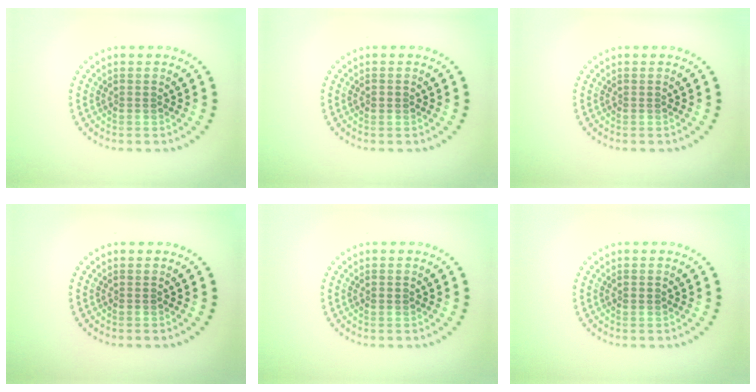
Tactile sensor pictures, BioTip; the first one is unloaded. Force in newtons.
{"total": 0.8, "press": 0.8, "slide": 0.1}
{"total": 0.0}
{"total": 0.0}
{"total": 0.8, "press": 0.8, "slide": 0.1}
{"total": 0.8, "press": 0.8, "slide": 0.1}